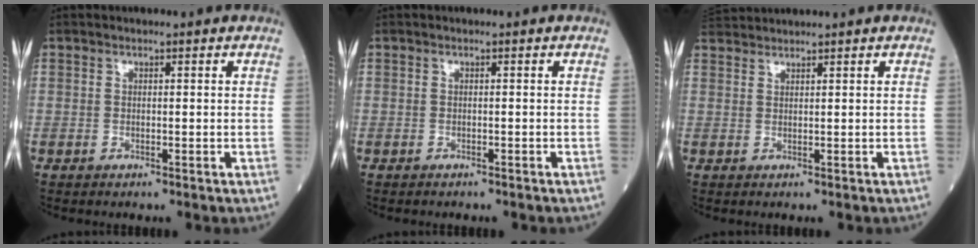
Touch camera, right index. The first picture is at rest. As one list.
[{"total": 1.3, "force": [-1.2, 0.4, 0.5], "torque": [-0.012, -0.002, -0.015]}, {"total": 2.6, "force": [2.6, -0.6, -0.1], "torque": [-0.005, 0.020, 0.057]}]